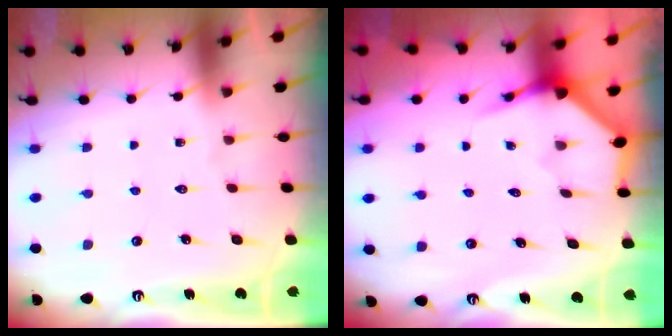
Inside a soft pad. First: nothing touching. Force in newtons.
{"total": 3.9, "press": 3.9, "slide": 0.3}